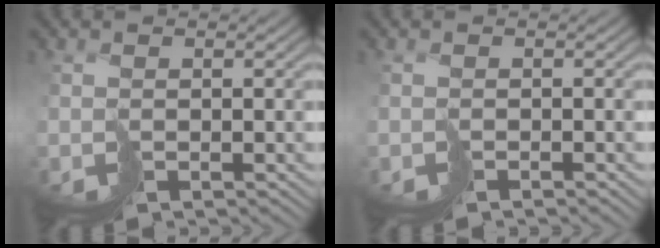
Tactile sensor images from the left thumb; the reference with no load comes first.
{"total": 0.8, "force": [-0.8, 0.0, 0.0], "torque": [0.006, 0.001, -0.015]}